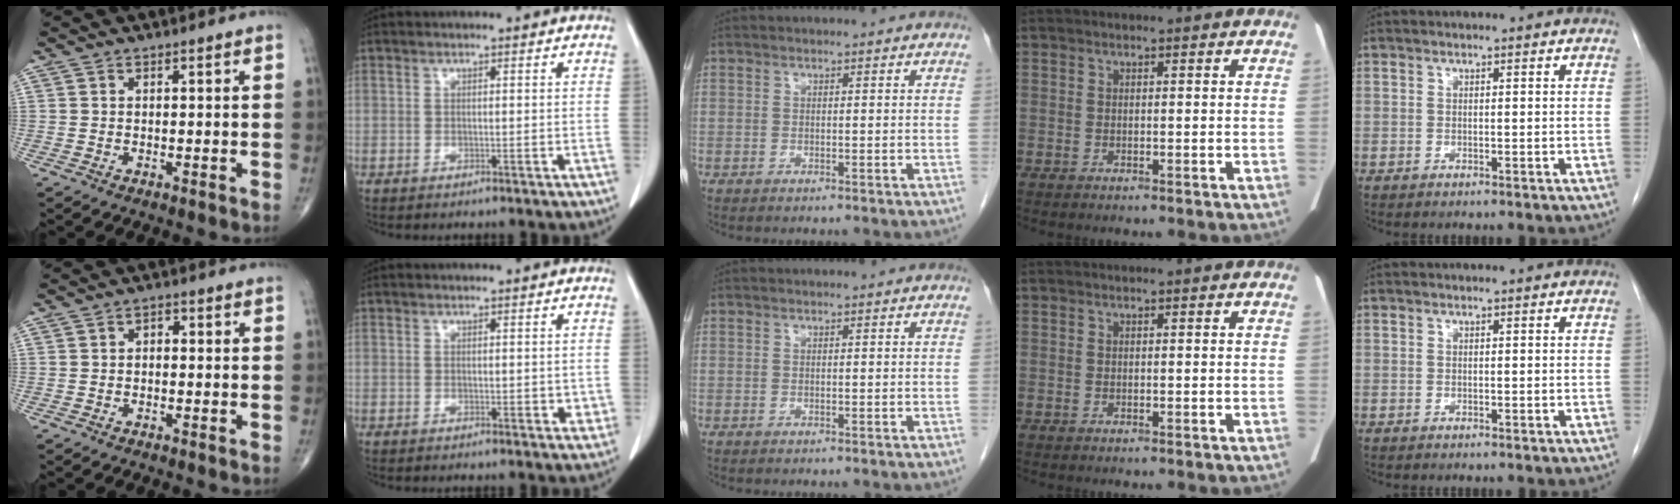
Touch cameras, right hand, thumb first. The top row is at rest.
{"thumb": {"total": 1.7, "force": [0.0, 1.1, 1.2], "torque": [-0.009, 0.007, -0.005]}, "index": {"total": 2.0, "force": [0.2, 1.2, 1.6], "torque": [-0.015, -0.001, 0.007]}}